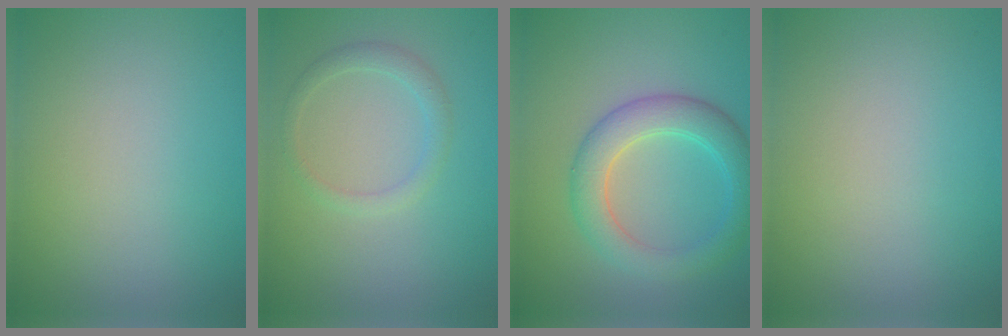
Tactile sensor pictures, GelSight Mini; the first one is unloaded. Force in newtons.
{"total": 1.6, "press": 1.6, "slide": 0.1}
{"total": 4.7, "press": 4.7, "slide": 0.4}
{"total": 0.0}